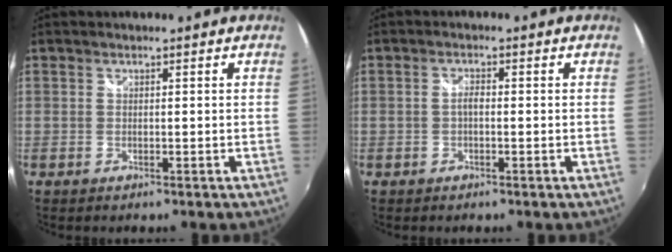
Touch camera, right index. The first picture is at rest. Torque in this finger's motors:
{"motor_torque": [0.64, 0.21, 0.12, 0.03]}